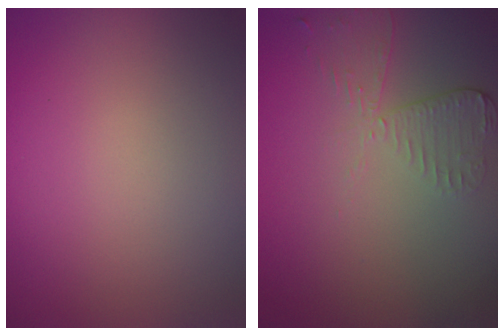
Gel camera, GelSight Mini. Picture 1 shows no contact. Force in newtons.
{"total": 2.6, "press": 2.3, "slide": 1.1}